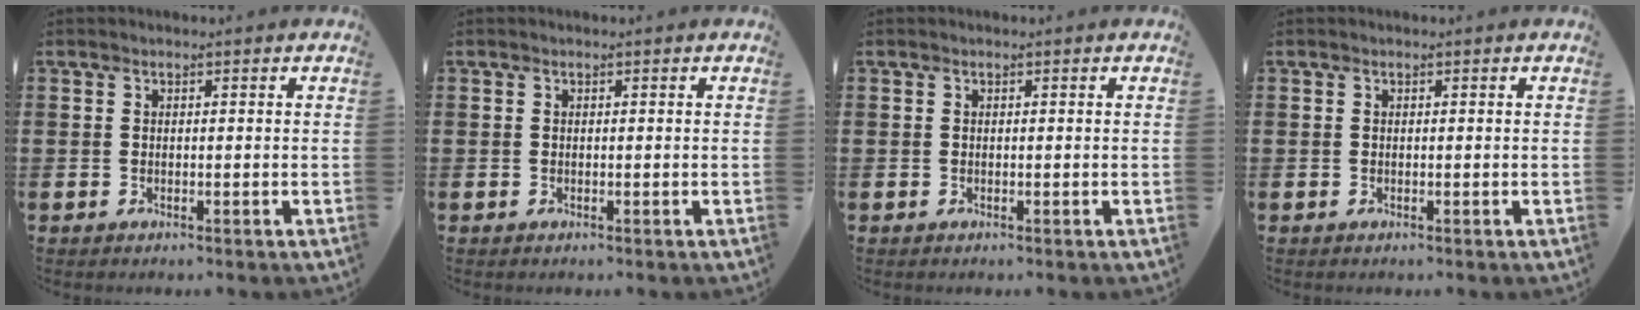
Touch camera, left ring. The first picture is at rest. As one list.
[{"total": 0.0}, {"total": 0.0}, {"total": 0.0}]